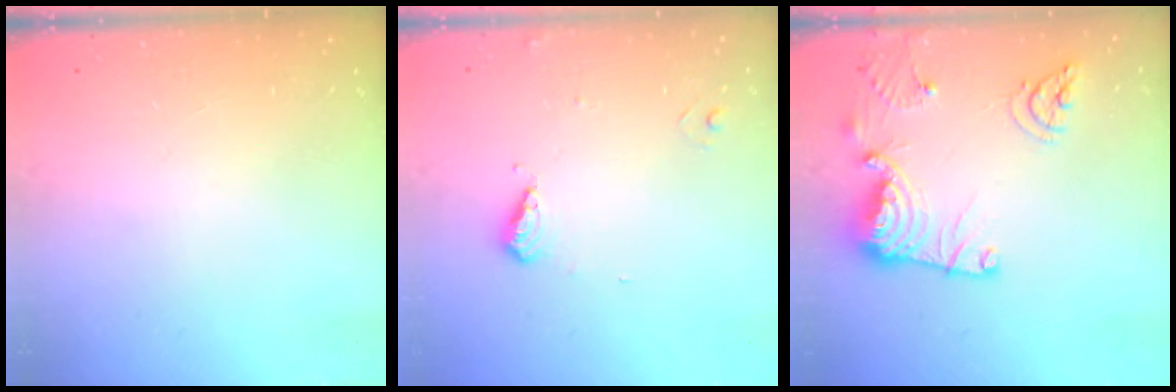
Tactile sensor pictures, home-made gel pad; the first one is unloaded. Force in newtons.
{"total": 5.0, "press": 4.9, "slide": 0.6}
{"total": 14.1, "press": 14.0, "slide": 1.1}